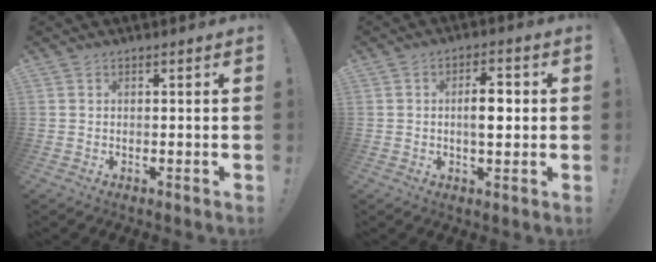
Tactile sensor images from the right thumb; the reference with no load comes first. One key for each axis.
{"total": 6.1, "fx": 0.0, "fy": 2.7, "fz": 5.5, "tx": -0.080, "ty": 0.005, "tz": -0.005}